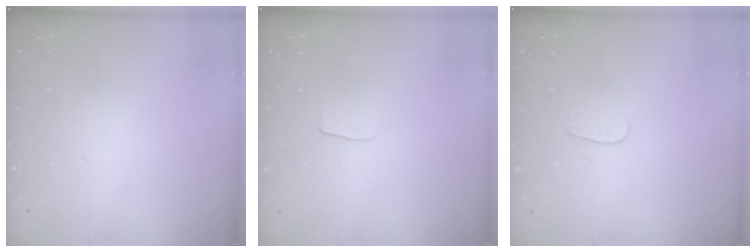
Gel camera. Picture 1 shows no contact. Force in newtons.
{"total": 3.7, "press": 3.7, "slide": 0.3}
{"total": 3.7, "press": 3.7, "slide": 0.4}